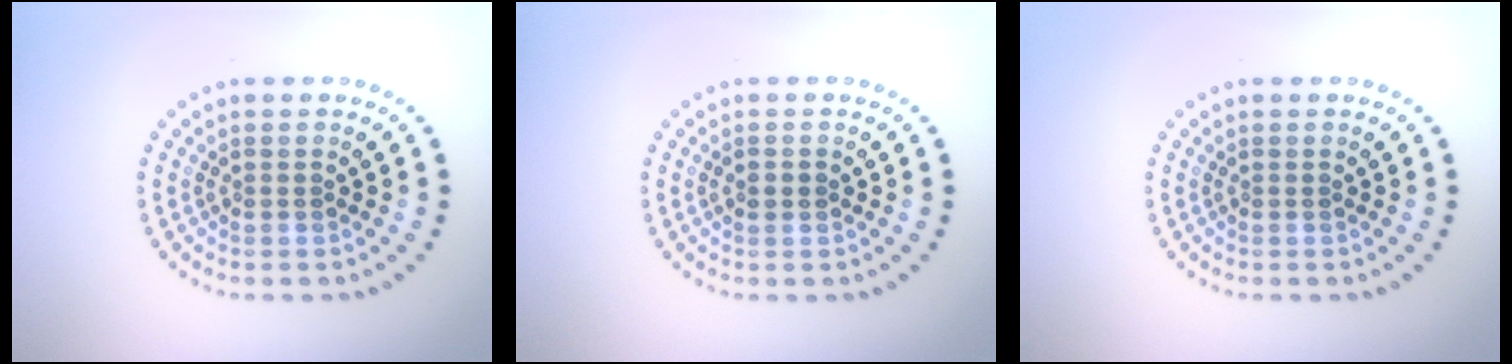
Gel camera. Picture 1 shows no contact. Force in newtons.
{"total": 1.1, "press": 1.1, "slide": 0.0}
{"total": 0.0}